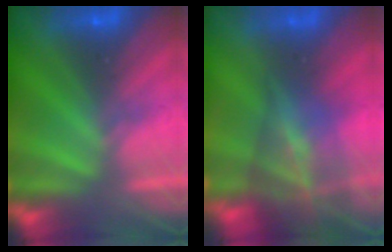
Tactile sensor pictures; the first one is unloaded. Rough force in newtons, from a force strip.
{"total": 7.3}